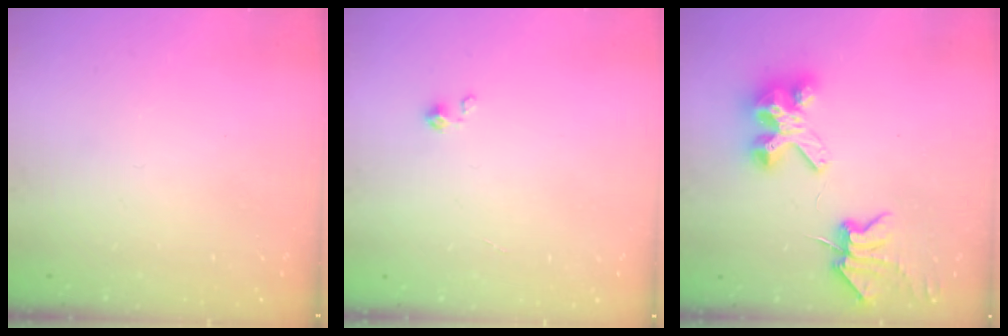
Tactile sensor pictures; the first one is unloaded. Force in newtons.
{"total": 0.0}
{"total": 6.7, "press": 6.7, "slide": 0.9}